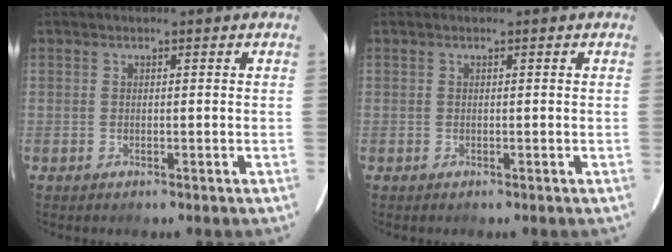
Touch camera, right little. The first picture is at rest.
{"total": 0.0}